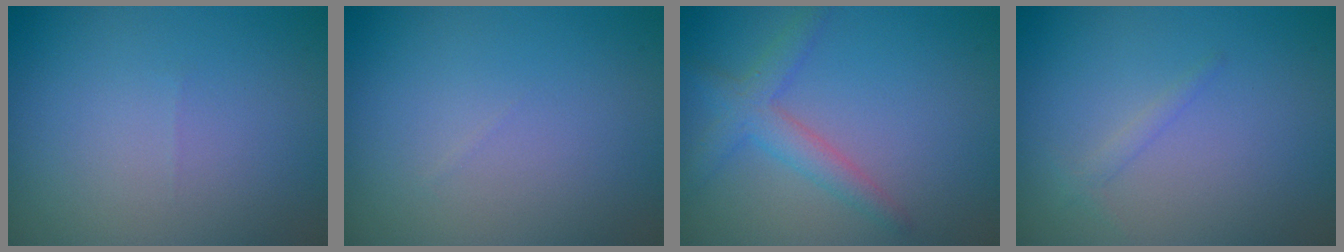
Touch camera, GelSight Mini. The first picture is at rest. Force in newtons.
{"total": 0.0}
{"total": 2.9, "press": 2.9, "slide": 0.1}
{"total": 0.9, "press": 0.9, "slide": 0.0}